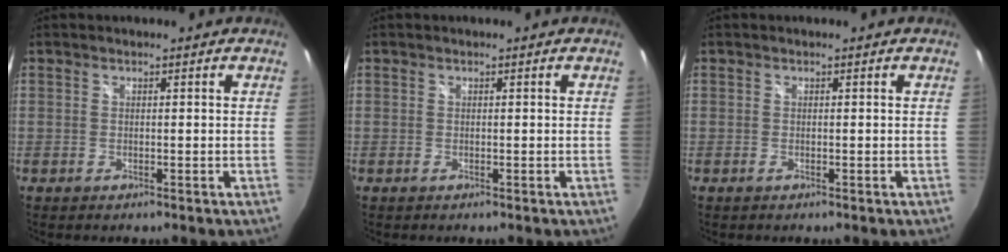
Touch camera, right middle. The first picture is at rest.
{"total": 0.0}
{"total": 0.0}